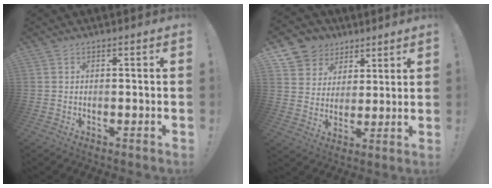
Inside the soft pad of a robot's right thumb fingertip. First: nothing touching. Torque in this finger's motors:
{"motor_torque": [-0.18, 1.07, -0.08, 0.23, 0.01]}